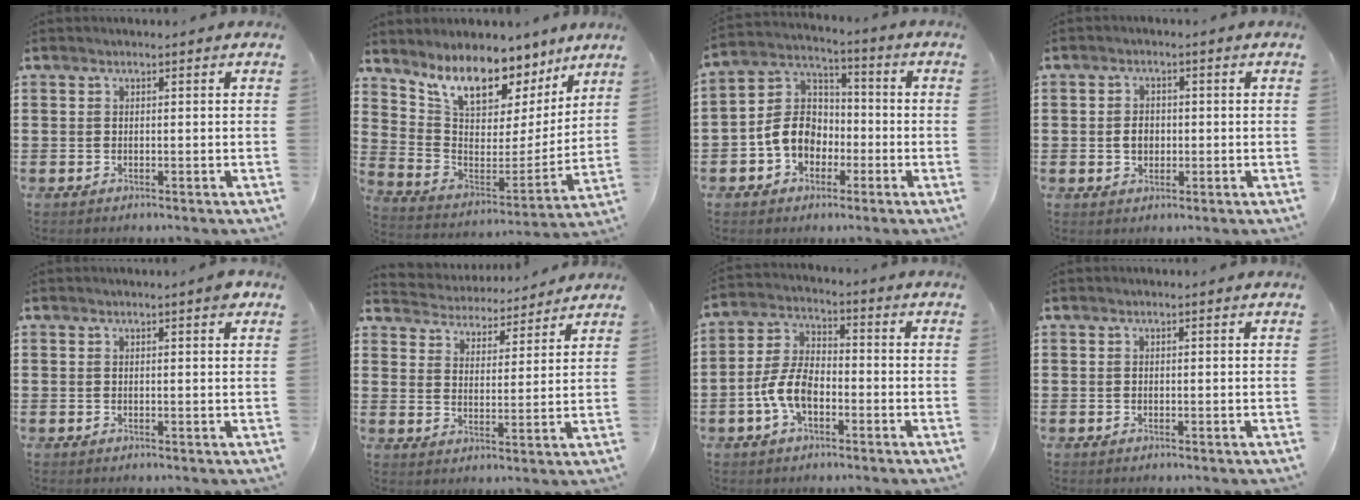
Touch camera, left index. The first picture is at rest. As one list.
[{"total": 10.1, "force": [8.4, 4.1, 3.9], "torque": [-0.107, -0.060, 0.153]}, {"total": 8.0, "force": [-2.5, 6.5, 3.9], "torque": [-0.118, 0.011, -0.058]}, {"total": 2.8, "force": [-0.3, 2.1, 1.7], "torque": [-0.030, 0.002, -0.011]}, {"total": 1.5, "force": [1.0, 0.1, 1.2], "torque": [-0.017, -0.001, 0.015]}, {"total": 4.3, "force": [4.2, 0.3, -0.5], "torque": [-0.016, -0.033, 0.070]}, {"total": 7.3, "force": [-2.9, 3.9, 5.4], "torque": [-0.132, 0.003, -0.062]}, {"total": 0.0}]